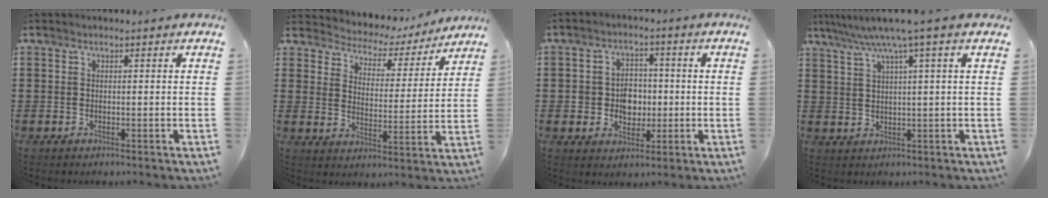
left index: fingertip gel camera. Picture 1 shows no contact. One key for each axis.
{"total": 3.7, "fx": 3.6, "fy": 1.1, "fz": 0.1, "tx": -0.028, "ty": -0.032, "tz": 0.053}
{"total": 5.2, "fx": -0.5, "fy": 4.3, "fz": 2.9, "tx": -0.049, "ty": 0.004, "tz": -0.015}
{"total": 5.6, "fx": 3.0, "fy": -0.7, "fz": 4.7, "tx": -0.099, "ty": -0.010, "tz": 0.047}